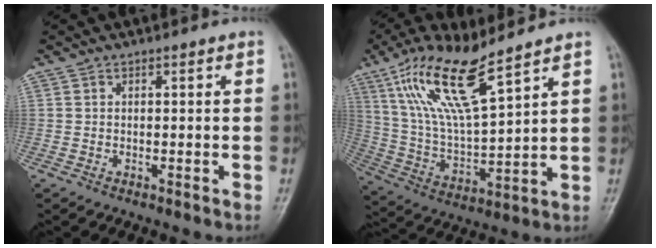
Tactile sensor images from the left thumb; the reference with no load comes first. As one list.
[{"total": 16.0, "force": [10.1, 3.6, 11.9], "torque": [-0.231, -0.044, 0.210]}]